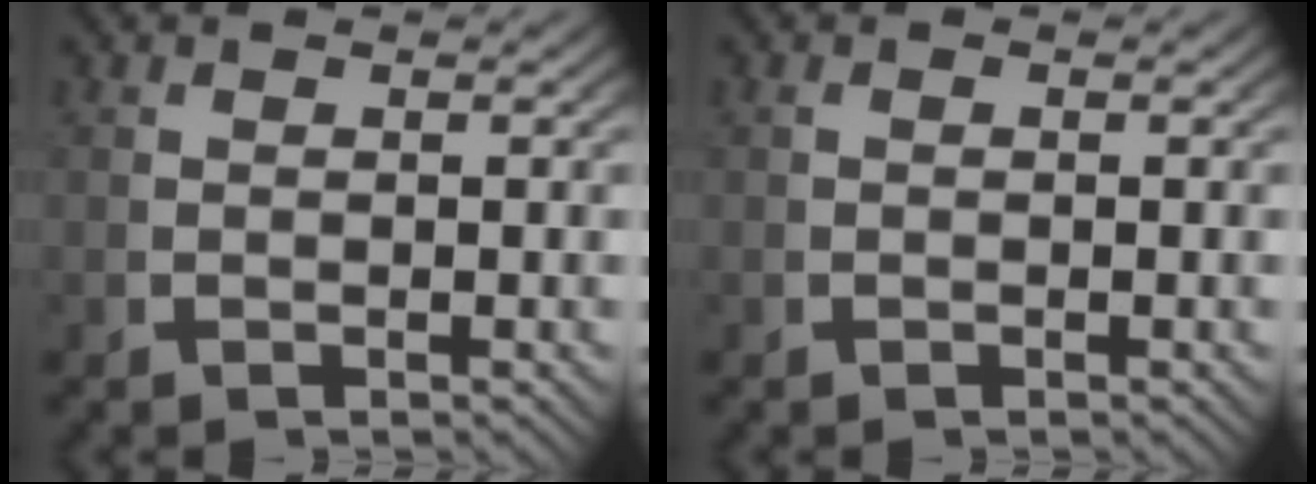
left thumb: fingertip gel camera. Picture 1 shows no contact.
{"total": 0.0}